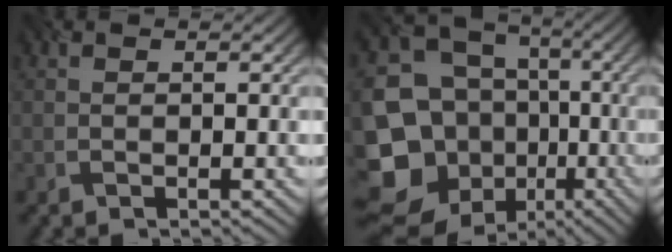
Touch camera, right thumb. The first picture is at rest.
{"total": 20.0, "force": [-5.6, 17.8, 7.2], "torque": [-0.209, -0.026, -0.096]}